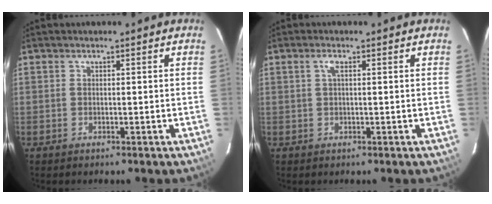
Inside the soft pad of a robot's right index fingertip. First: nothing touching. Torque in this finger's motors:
{"motor_torque": [0.16, -0.06, 0.10, 0.04]}